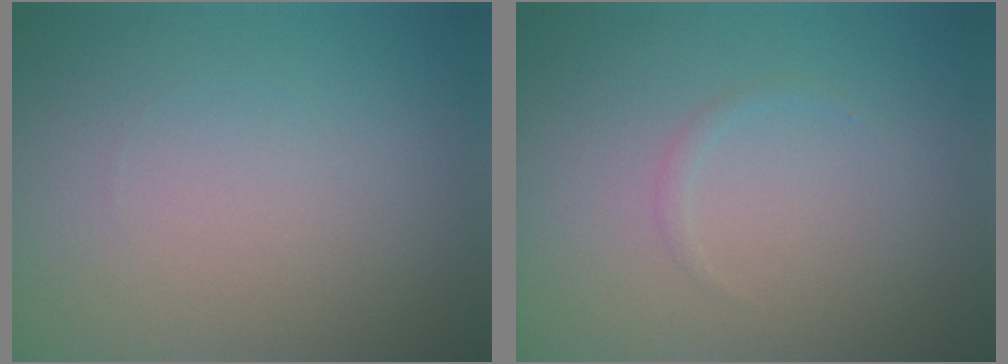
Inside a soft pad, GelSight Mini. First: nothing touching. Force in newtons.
{"total": 0.5, "press": 0.5, "slide": 0.1}